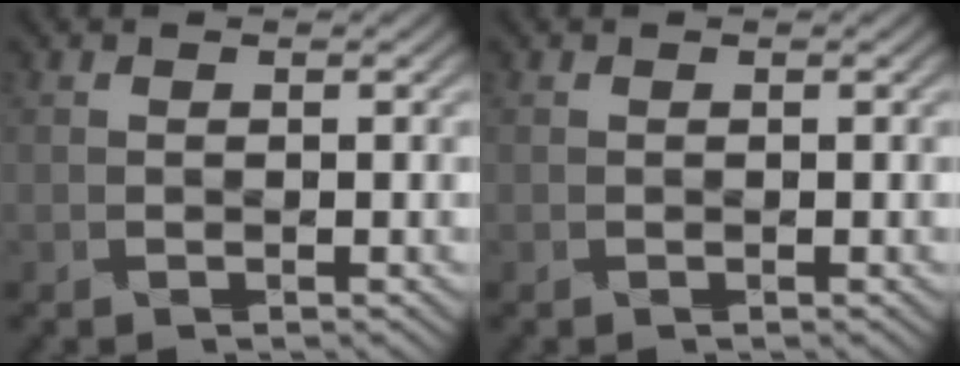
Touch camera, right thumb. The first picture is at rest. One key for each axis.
{"total": 0.0}